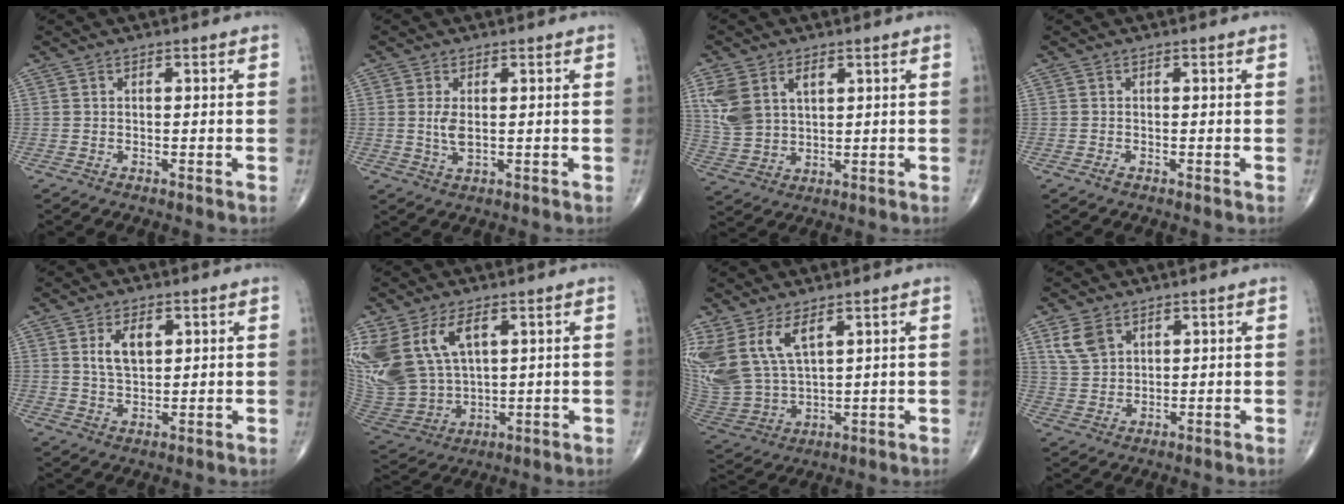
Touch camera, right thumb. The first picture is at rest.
{"total": 3.2, "force": [0.3, 1.3, 2.9], "torque": [-0.063, -0.009, 0.010]}
{"total": 9.4, "force": [3.7, 6.0, 6.3], "torque": [-0.126, -0.002, 0.084]}
{"total": 0.5, "force": [-0.4, 0.1, 0.3], "torque": [-0.010, 0.000, -0.009]}
{"total": 6.2, "force": [2.1, 3.4, 4.7], "torque": [-0.074, -0.010, 0.041]}
{"total": 16.8, "force": [6.4, 9.9, 11.9], "torque": [-0.258, -0.023, 0.145]}
{"total": 13.2, "force": [6.6, 6.4, 9.4], "torque": [-0.202, -0.029, 0.154]}
{"total": 5.7, "force": [3.1, 3.7, 3.0], "torque": [-0.050, -0.009, 0.069]}